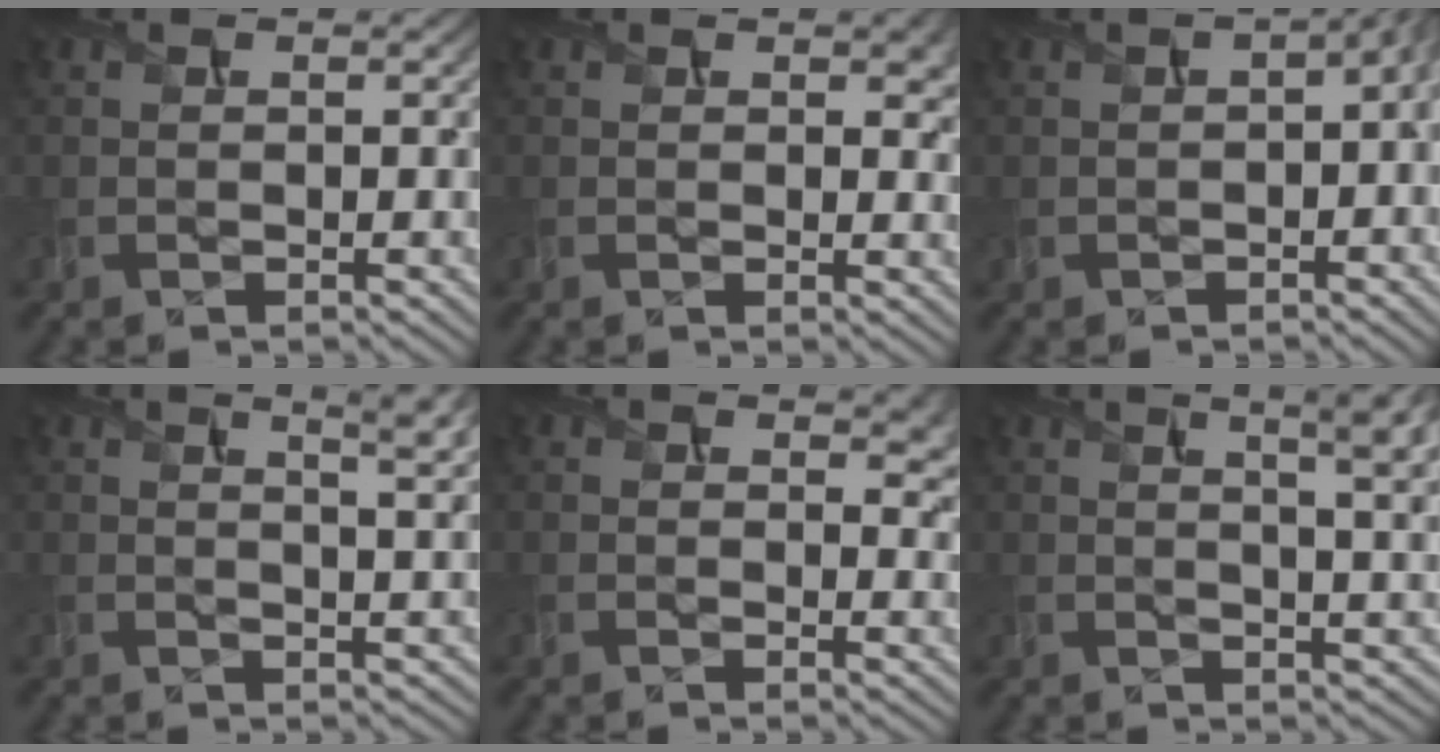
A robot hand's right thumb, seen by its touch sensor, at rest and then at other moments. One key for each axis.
{"total": 4.2, "fx": 1.2, "fy": 2.2, "fz": 3.4, "tx": -0.052, "ty": -0.003, "tz": 0.021}
{"total": 5.2, "fx": -0.1, "fy": 2.4, "fz": 4.6, "tx": -0.061, "ty": 0.000, "tz": 0.005}
{"total": 6.5, "fx": 3.6, "fy": 1.8, "fz": 5.2, "tx": -0.062, "ty": 0.024, "tz": 0.042}
{"total": 6.0, "fx": 2.8, "fy": 2.9, "fz": 4.4, "tx": -0.065, "ty": -0.007, "tz": 0.048}
{"total": 10.3, "fx": 4.4, "fy": 3.4, "fz": 8.7, "tx": -0.114, "ty": 0.033, "tz": 0.051}